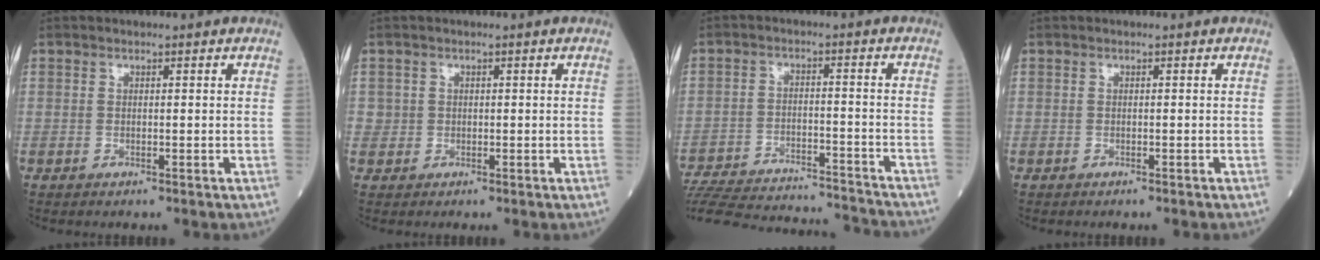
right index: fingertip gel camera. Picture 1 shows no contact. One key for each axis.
{"total": 1.0, "fx": 0.1, "fy": 1.0, "fz": 0.1, "tx": 0.009, "ty": 0.003, "tz": -0.001}
{"total": 24.0, "fx": -22.6, "fy": 2.7, "fz": 7.6, "tx": -0.157, "ty": -0.030, "tz": -0.322}
{"total": 0.8, "fx": -0.8, "fy": 0.0, "fz": 0.4, "tx": -0.006, "ty": -0.001, "tz": -0.009}